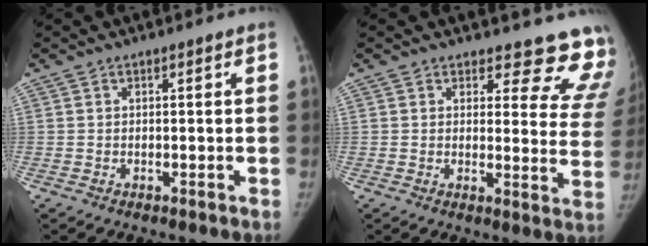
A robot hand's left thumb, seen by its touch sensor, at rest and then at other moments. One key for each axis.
{"total": 15.8, "fx": 14.5, "fy": 5.4, "fz": 3.0, "tx": 0.020, "ty": -0.132, "tz": 0.133}